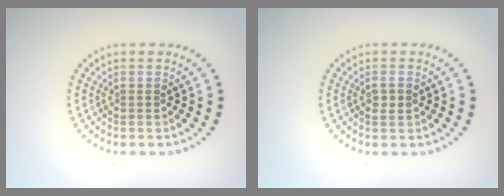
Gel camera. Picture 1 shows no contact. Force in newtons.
{"total": 1.1, "press": 1.1, "slide": 0.2}